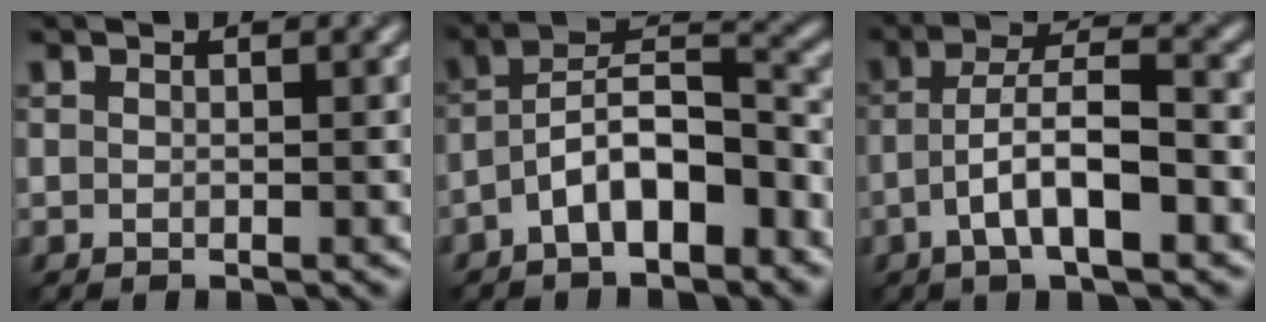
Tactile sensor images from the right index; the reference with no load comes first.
{"total": 6.8, "force": [-4.0, 2.3, 5.0], "torque": [-0.089, 0.027, -0.063]}
{"total": 6.2, "force": [-2.7, 1.6, 5.3], "torque": [-0.100, 0.015, -0.038]}